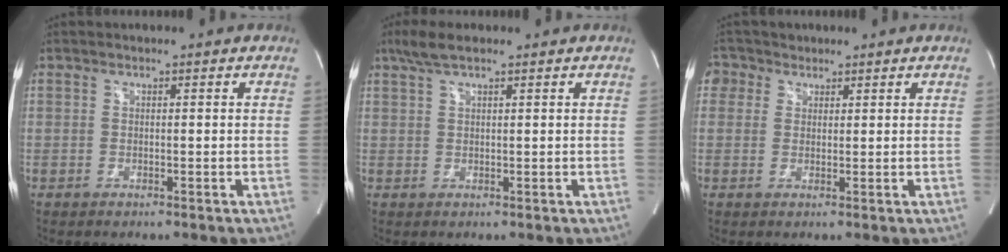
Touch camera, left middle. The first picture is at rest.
{"total": 3.8, "force": [2.7, 0.7, 2.5], "torque": [-0.059, 0.018, 0.055]}
{"total": 3.1, "force": [1.7, 2.6, 0.0], "torque": [0.000, 0.019, 0.027]}